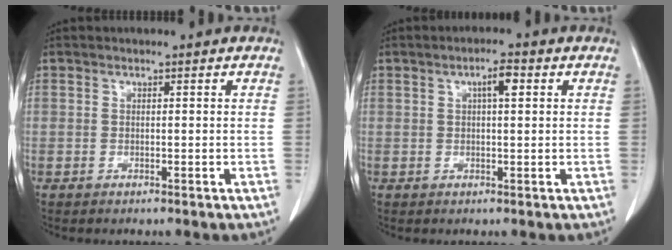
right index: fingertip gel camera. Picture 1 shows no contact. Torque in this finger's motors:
{"motor_torque": [0.33, 0.10, 0.07, 0.04]}